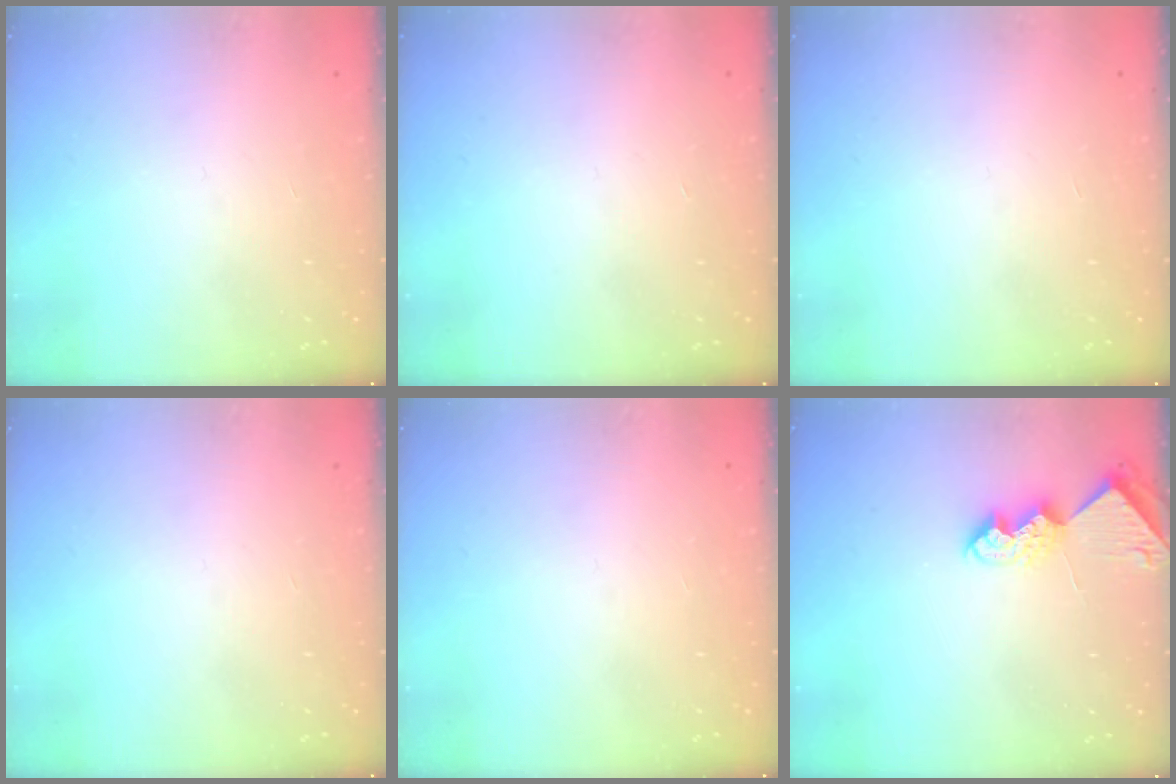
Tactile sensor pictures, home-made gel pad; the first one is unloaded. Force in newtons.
{"total": 0.0}
{"total": 0.0}
{"total": 0.0}
{"total": 0.0}
{"total": 7.7, "press": 7.6, "slide": 0.6}